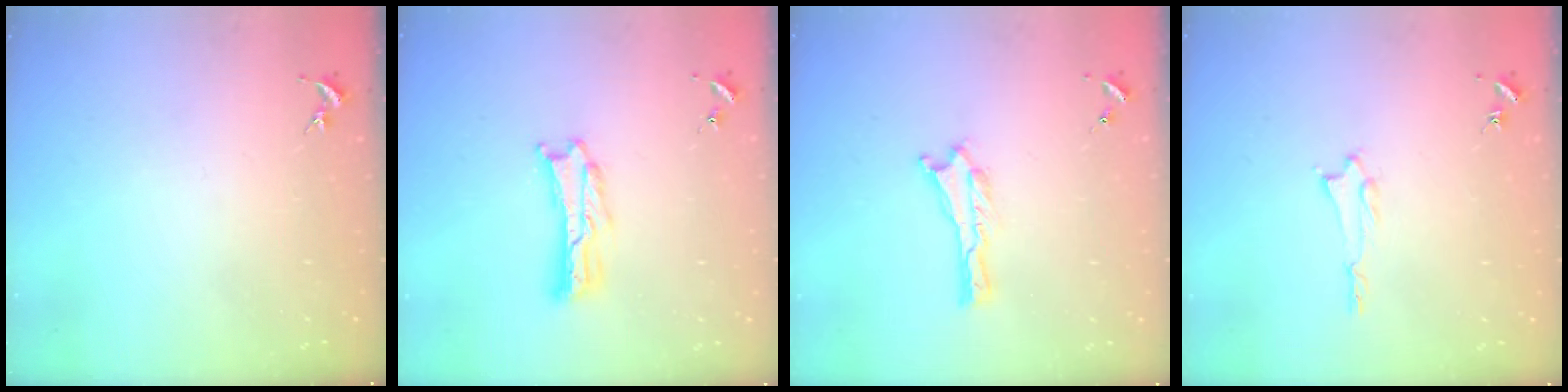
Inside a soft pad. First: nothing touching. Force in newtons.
{"total": 2.8, "press": 2.7, "slide": 0.4}
{"total": 0.0}
{"total": 1.2, "press": 1.2, "slide": 0.1}